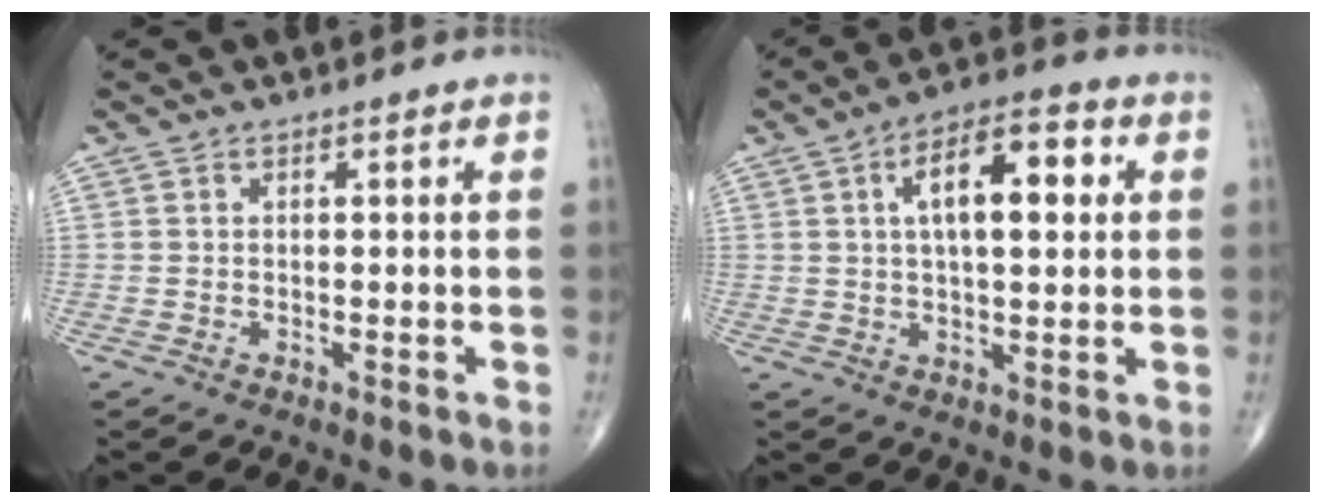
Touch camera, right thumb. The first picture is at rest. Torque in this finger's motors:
{"motor_torque": [0.73, 3.41, 1.28, 0.47, 0.06]}